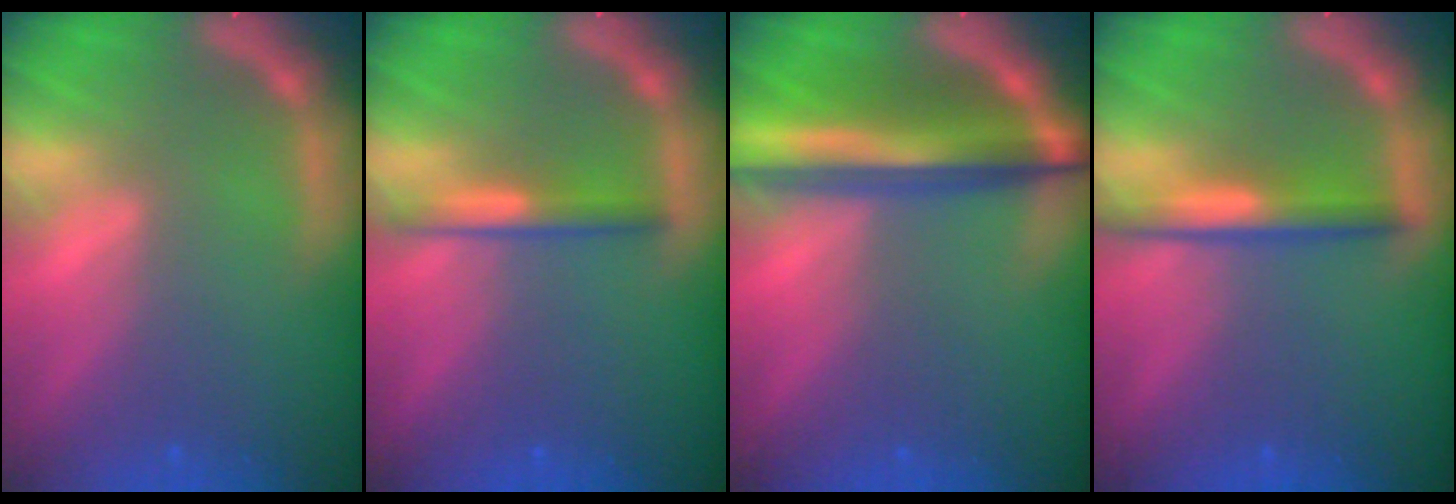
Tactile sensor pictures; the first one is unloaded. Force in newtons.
{"total": 2.4}
{"total": 8.6}
{"total": 3.5}